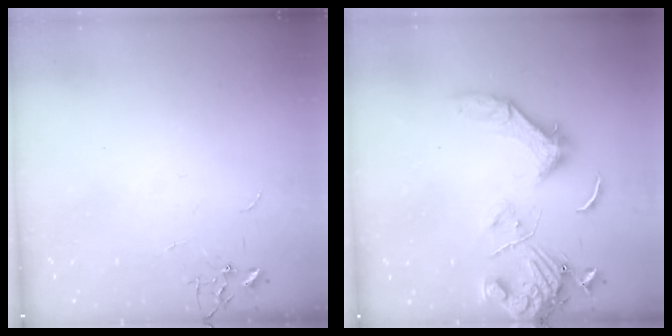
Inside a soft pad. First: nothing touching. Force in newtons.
{"total": 14.7, "press": 14.6, "slide": 1.7}